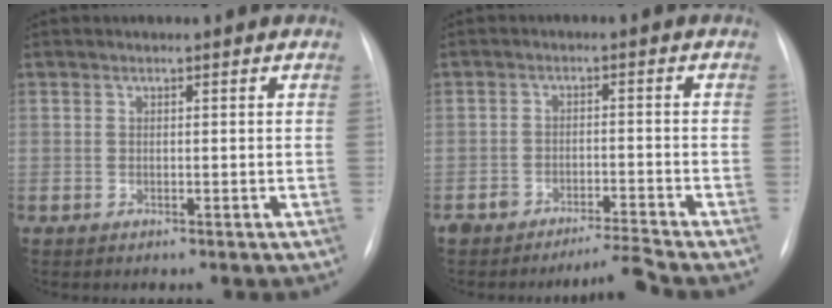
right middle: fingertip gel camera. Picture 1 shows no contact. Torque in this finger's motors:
{"motor_torque": [-0.07, -0.30, 0.02, 0.02]}